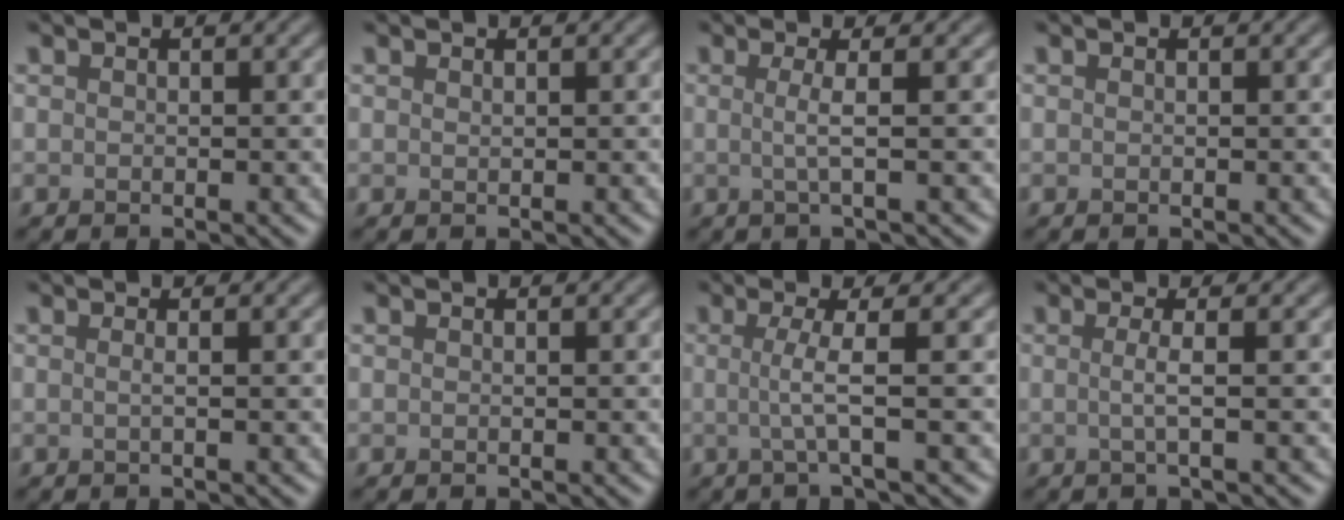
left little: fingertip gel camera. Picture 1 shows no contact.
{"total": 0.0}
{"total": 2.3, "force": [0.1, 0.5, 2.2], "torque": [-0.040, 0.000, -0.008]}
{"total": 0.0}
{"total": 1.1, "force": [0.1, 0.4, 1.0], "torque": [-0.012, -0.003, -0.009]}
{"total": 0.0}
{"total": 3.2, "force": [0.0, 0.6, 3.1], "torque": [-0.057, -0.004, -0.009]}
{"total": 2.0, "force": [0.0, 0.5, 1.9], "torque": [-0.033, -0.002, -0.009]}